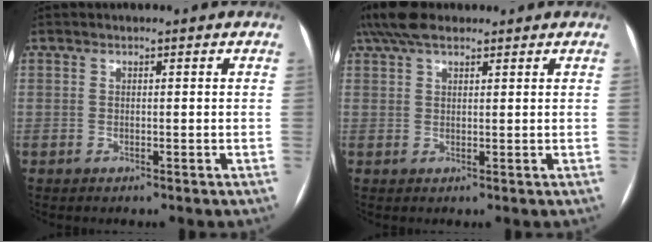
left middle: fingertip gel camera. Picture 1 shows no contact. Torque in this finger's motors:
{"motor_torque": [0.57, -0.74, 0.20, 0.09]}